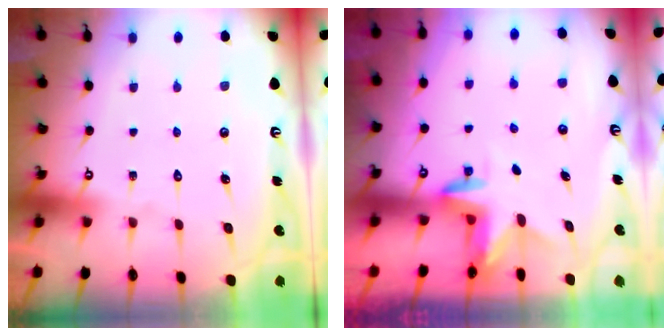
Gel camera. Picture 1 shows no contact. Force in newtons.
{"total": 3.1, "press": 3.1, "slide": 0.3}